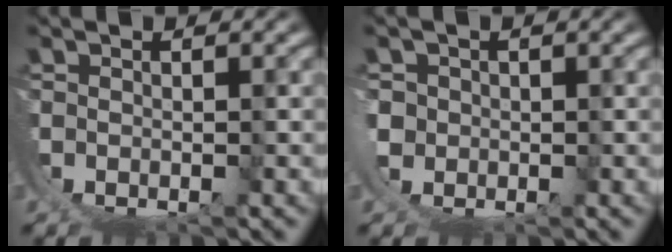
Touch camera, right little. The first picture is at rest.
{"total": 1.6, "force": [0.2, 1.5, 0.8], "torque": [-0.031, -0.015, 0.010]}